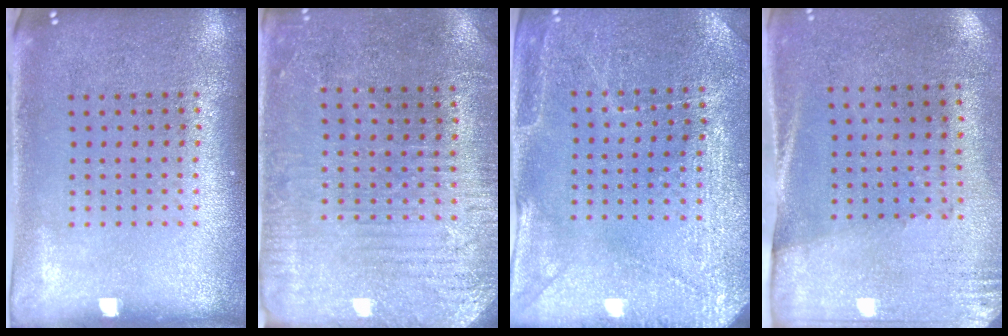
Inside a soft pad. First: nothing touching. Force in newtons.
{"total": 2.9, "press": 2.8, "slide": 0.6}
{"total": 2.9, "press": 2.9, "slide": 0.2}
{"total": 2.7, "press": 2.4, "slide": 1.4}